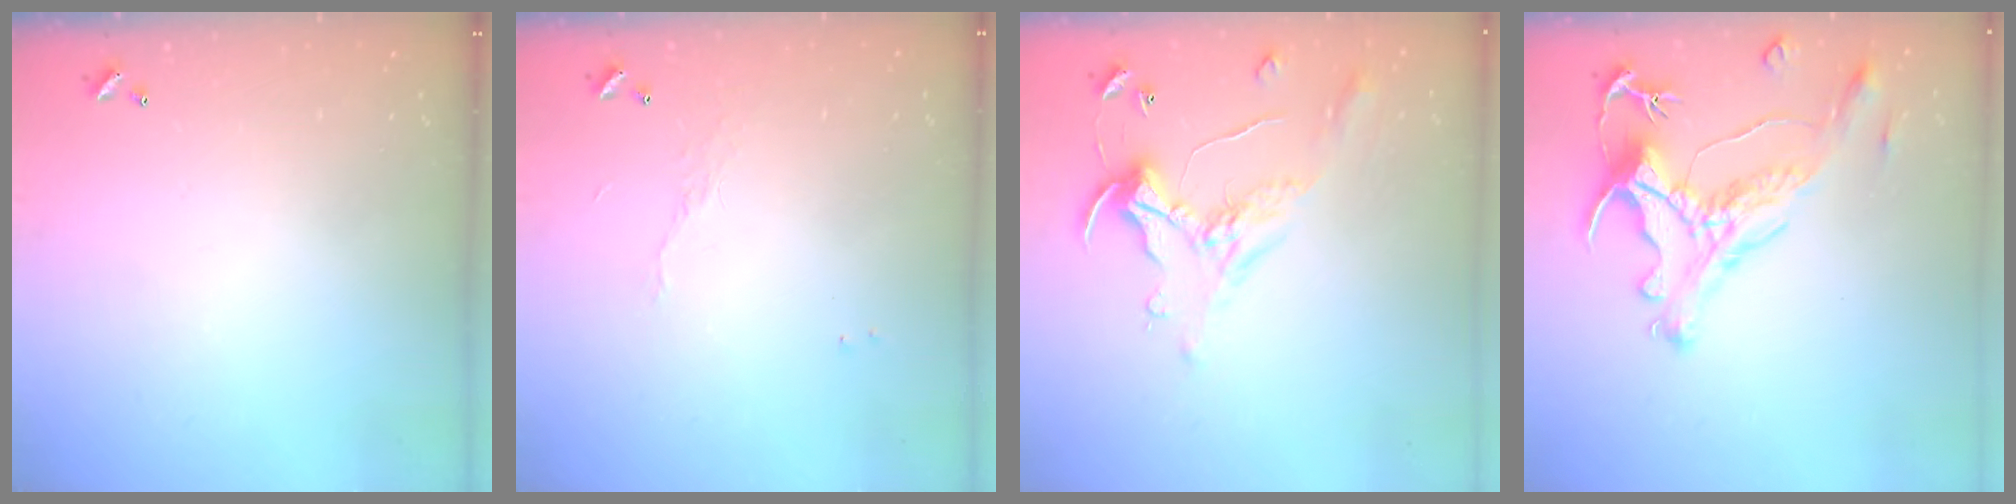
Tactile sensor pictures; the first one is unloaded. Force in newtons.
{"total": 4.3, "press": 4.3, "slide": 0.5}
{"total": 1.1, "press": 0.8, "slide": 0.9}
{"total": 1.9, "press": 1.4, "slide": 1.2}